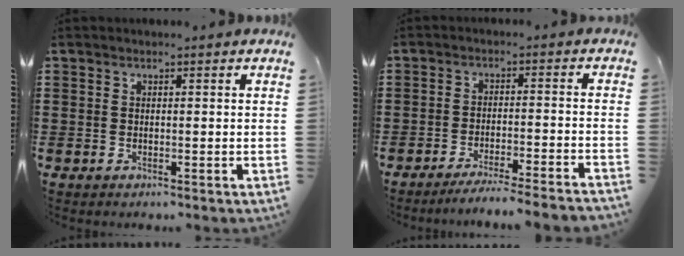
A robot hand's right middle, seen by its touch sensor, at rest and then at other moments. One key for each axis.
{"total": 3.9, "fx": -3.7, "fy": -0.3, "fz": 1.2, "tx": -0.019, "ty": -0.004, "tz": -0.075}